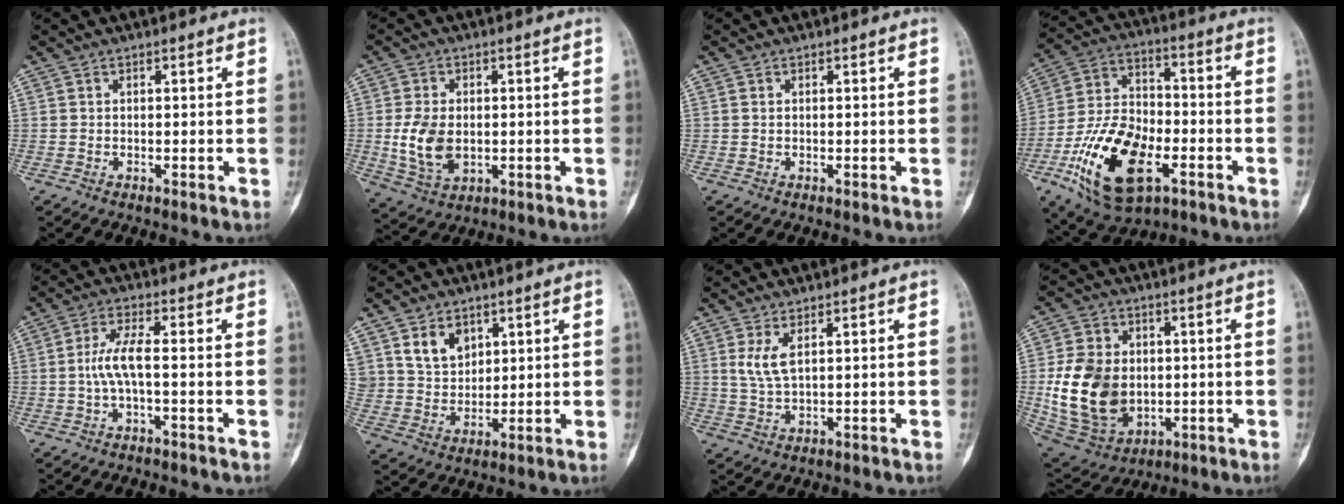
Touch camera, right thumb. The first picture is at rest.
{"total": 9.1, "force": [-0.4, 6.0, 6.8], "torque": [-0.124, -0.005, 0.003]}
{"total": 1.1, "force": [0.2, 0.7, 0.8], "torque": [-0.022, 0.001, 0.005]}
{"total": 19.7, "force": [-7.5, 10.6, 14.9], "torque": [-0.265, 0.027, -0.130]}
{"total": 5.2, "force": [-0.6, 1.1, 5.0], "torque": [-0.114, 0.017, -0.016]}
{"total": 8.1, "force": [4.2, 5.8, 3.8], "torque": [-0.045, -0.028, 0.087]}
{"total": 4.4, "force": [1.7, 1.6, 3.8], "torque": [-0.083, -0.009, 0.045]}
{"total": 17.1, "force": [-0.6, 12.7, 11.4], "torque": [-0.191, -0.004, 0.013]}